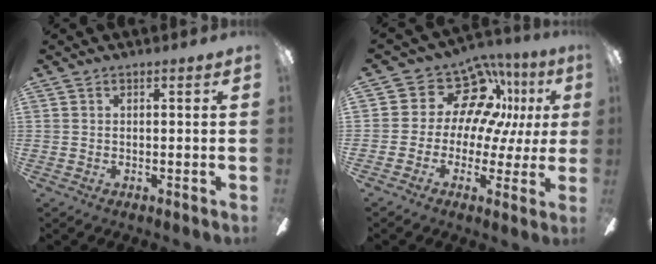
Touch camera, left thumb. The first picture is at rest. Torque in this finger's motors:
{"motor_torque": [0.08, -0.07, -0.20, -0.07, -0.08]}